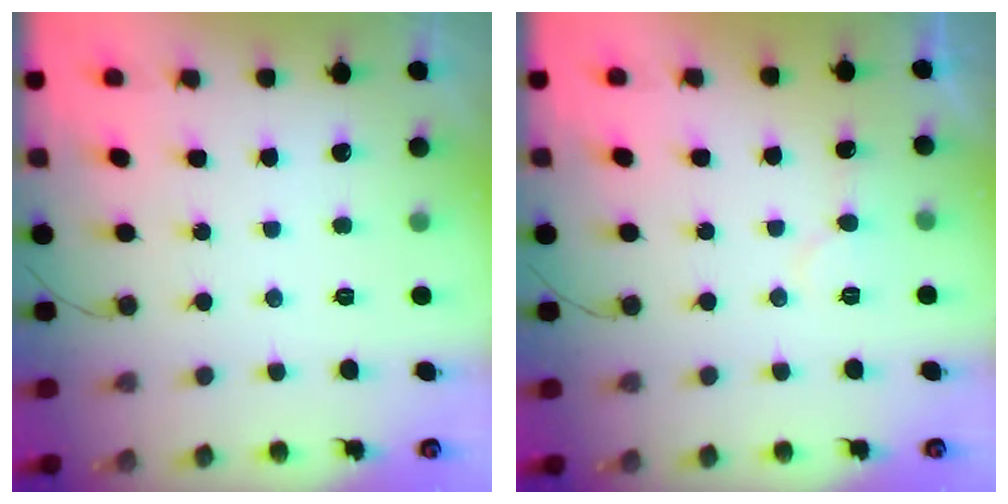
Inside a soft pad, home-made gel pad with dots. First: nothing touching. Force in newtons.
{"total": 7.2, "press": 7.2, "slide": 0.4}